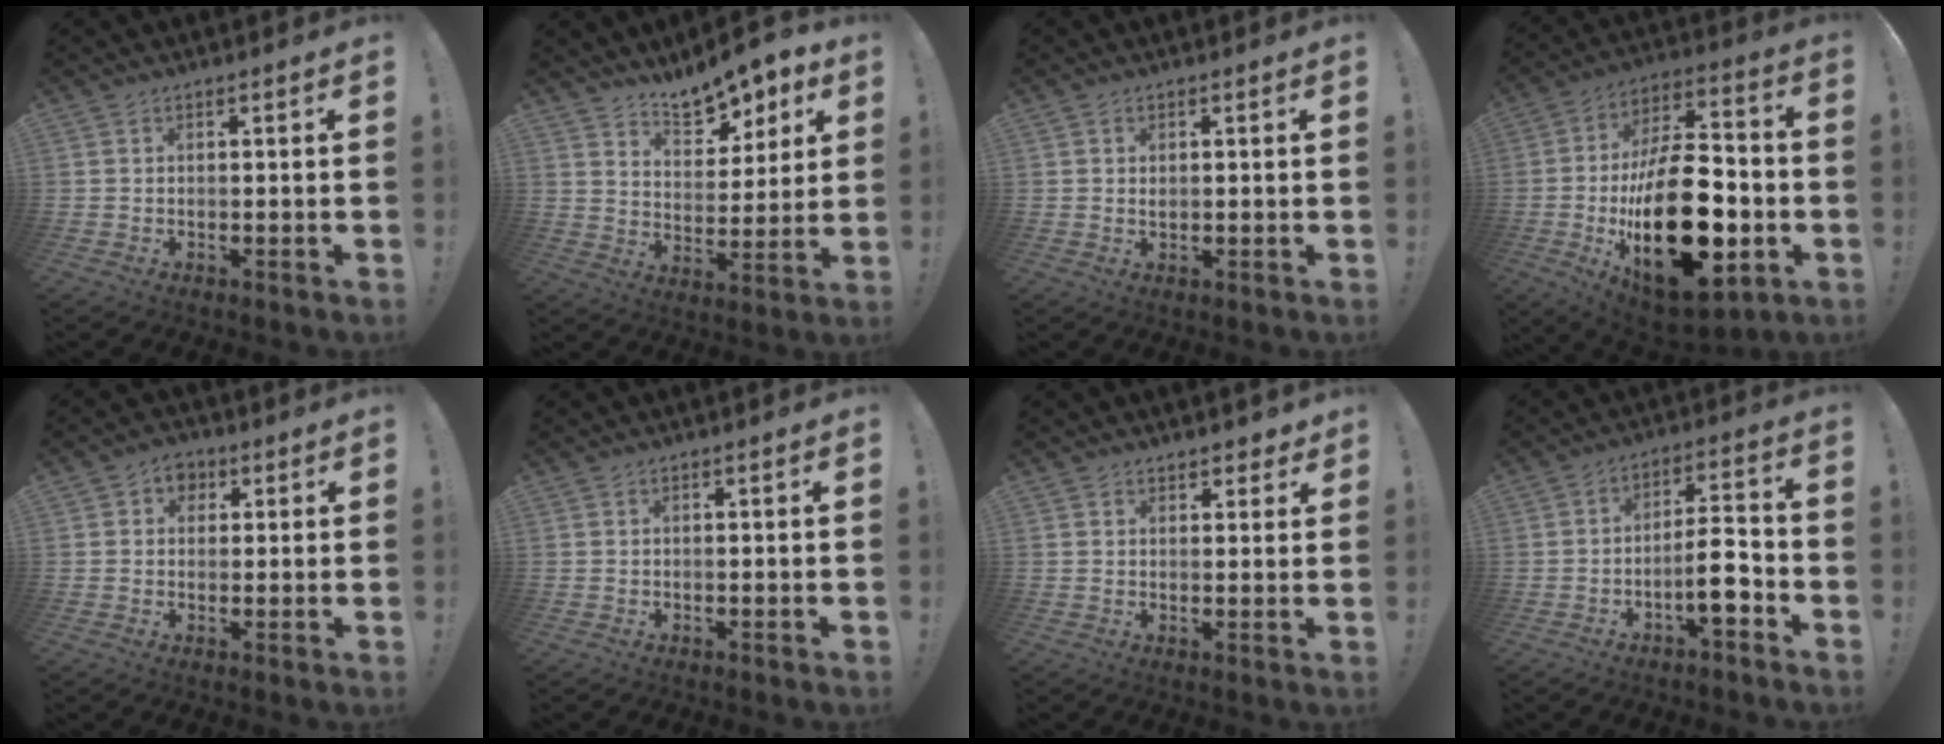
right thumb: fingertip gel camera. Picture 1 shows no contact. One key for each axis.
{"total": 10.4, "fx": 8.7, "fy": 4.4, "fz": 3.6, "tx": -0.044, "ty": -0.071, "tz": 0.159}
{"total": 0.8, "fx": 0.4, "fy": 0.6, "fz": 0.3, "tx": 0.006, "ty": -0.004, "tz": 0.005}
{"total": 32.5, "fx": -6.2, "fy": 17.4, "fz": 26.8, "tx": -0.469, "ty": 0.038, "tz": -0.077}
{"total": 4.3, "fx": 1.2, "fy": 3.8, "fz": 1.7, "tx": -0.018, "ty": -0.001, "tz": 0.020}
{"total": 0.0}
{"total": 3.0, "fx": 2.4, "fy": 1.8, "fz": 0.6, "tx": 0.019, "ty": -0.020, "tz": 0.038}
{"total": 9.9, "fx": -4.5, "fy": 3.4, "fz": 8.1, "tx": -0.124, "ty": 0.025, "tz": -0.076}